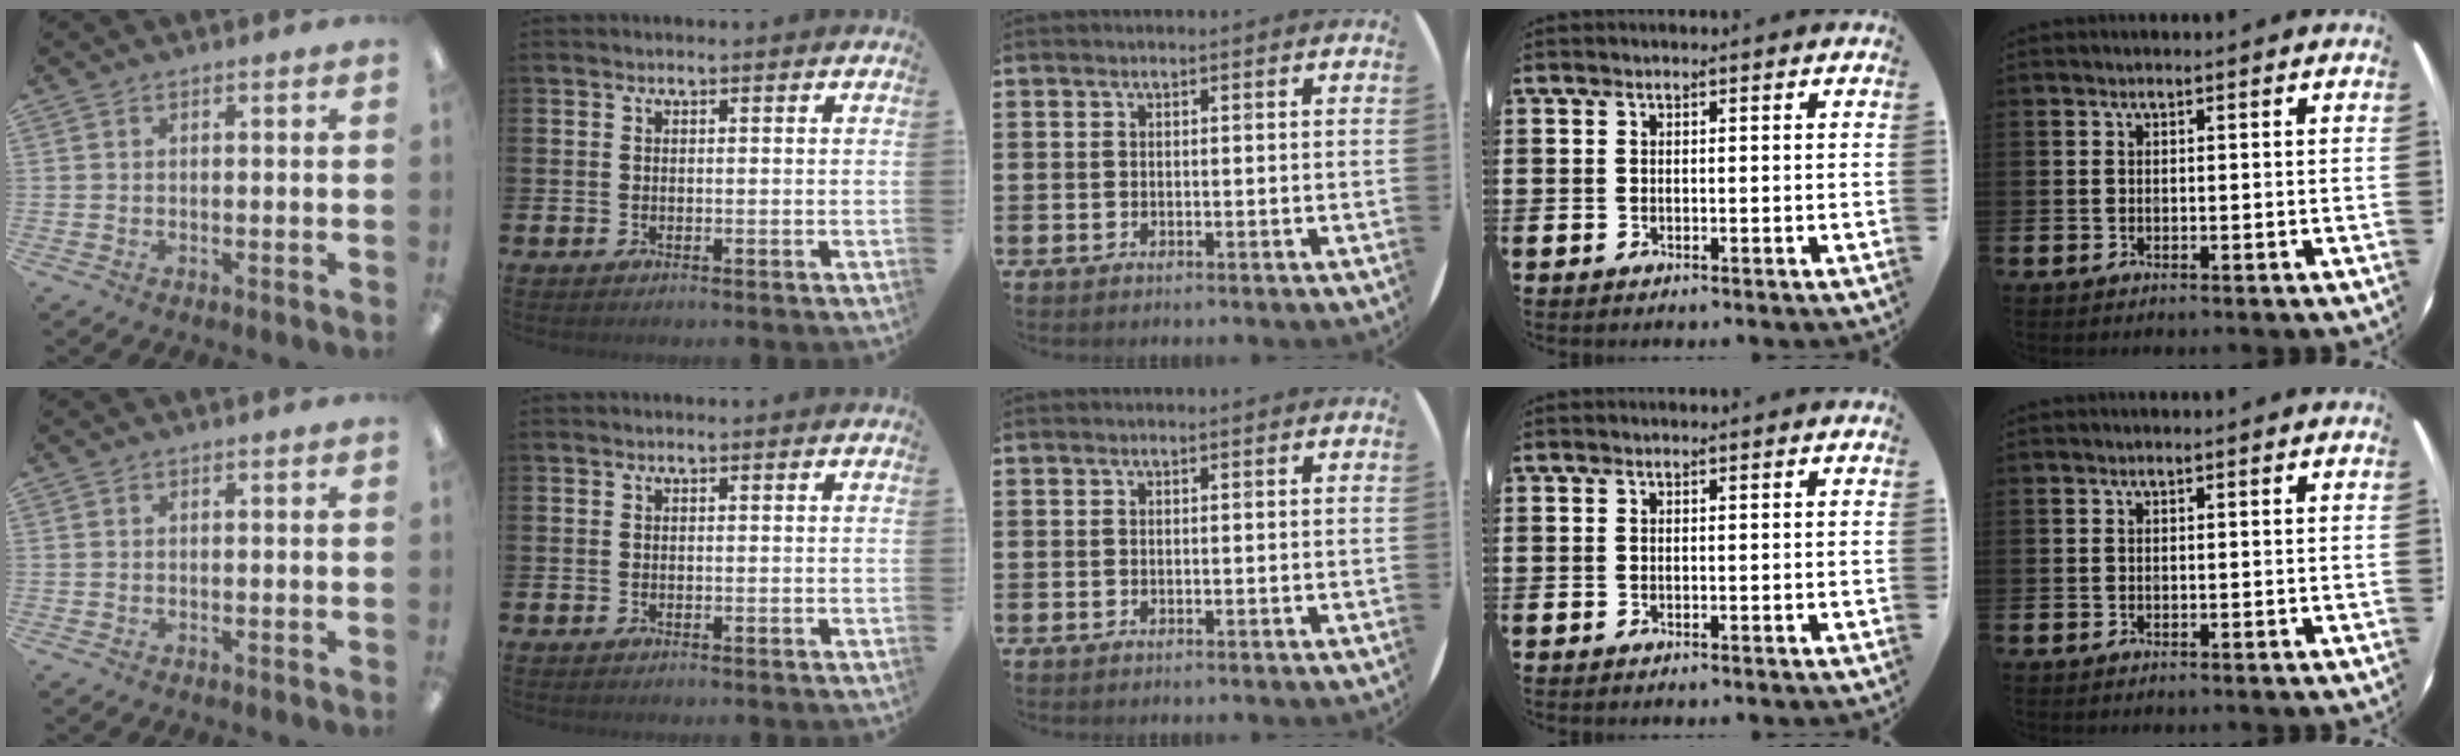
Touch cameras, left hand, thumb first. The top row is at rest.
{}